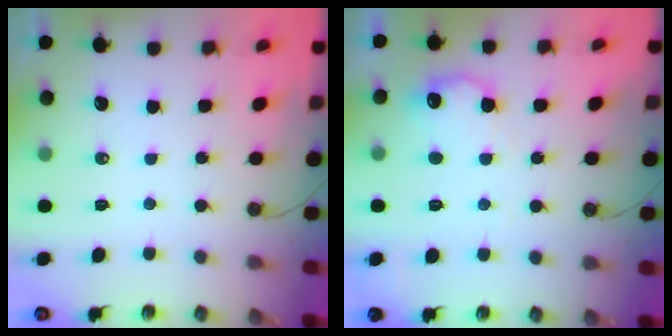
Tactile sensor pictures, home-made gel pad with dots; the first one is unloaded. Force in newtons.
{"total": 10.1, "press": 10.0, "slide": 0.5}